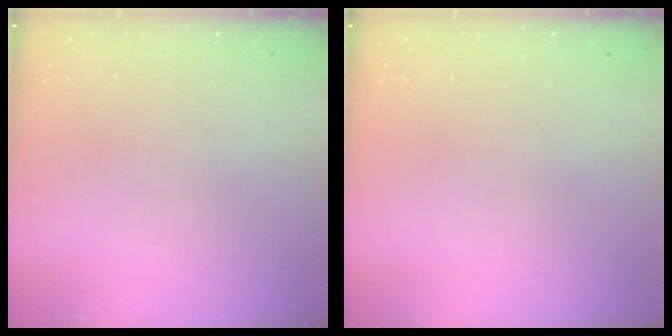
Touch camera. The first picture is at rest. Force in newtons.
{"total": 0.0}